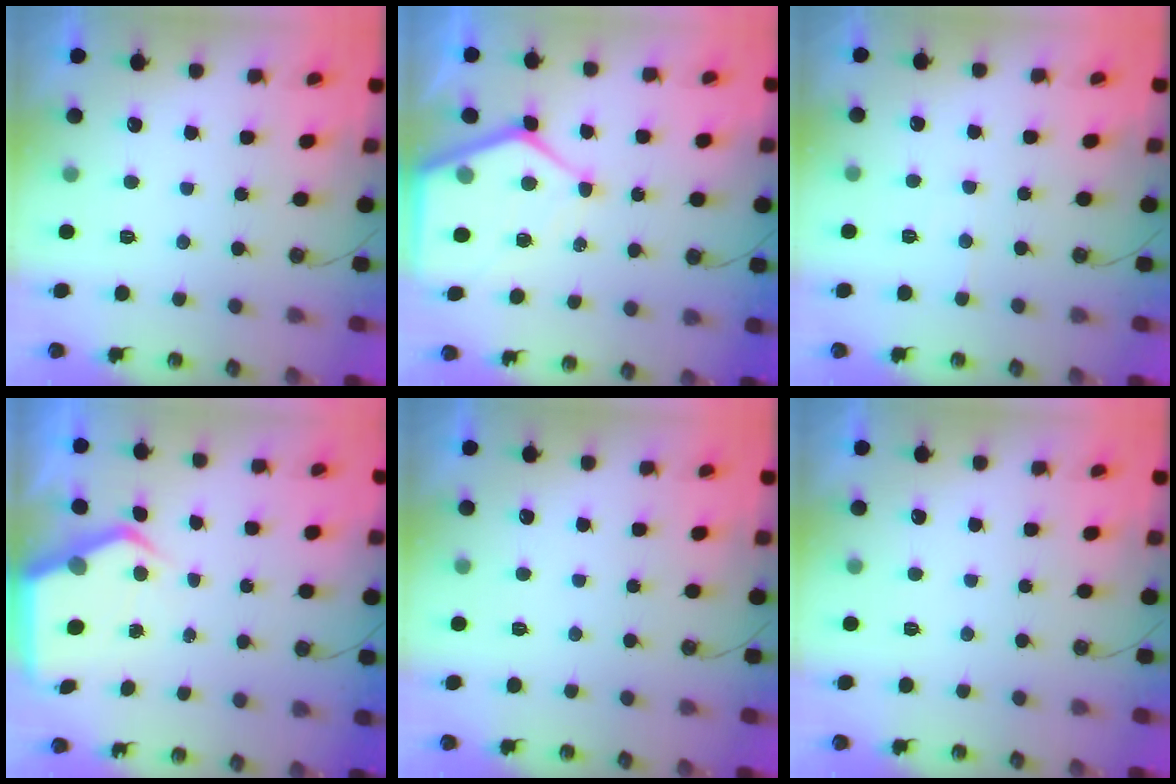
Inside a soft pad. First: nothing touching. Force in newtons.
{"total": 11.0, "press": 11.0, "slide": 0.9}
{"total": 4.6, "press": 4.6, "slide": 0.7}
{"total": 4.9, "press": 4.9, "slide": 0.2}
{"total": 0.0}
{"total": 0.0}